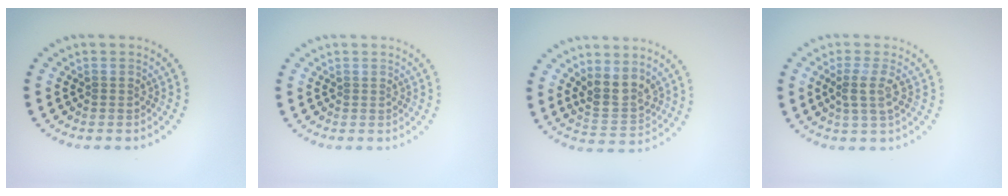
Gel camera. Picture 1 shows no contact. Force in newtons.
{"total": 0.0}
{"total": 3.2, "press": 2.9, "slide": 1.4}
{"total": 2.2, "press": 1.8, "slide": 1.2}